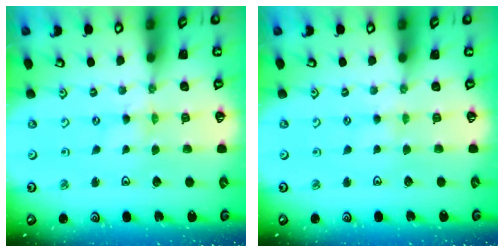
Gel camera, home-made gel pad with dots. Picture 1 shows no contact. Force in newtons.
{"total": 2.5, "press": 2.5, "slide": 0.4}